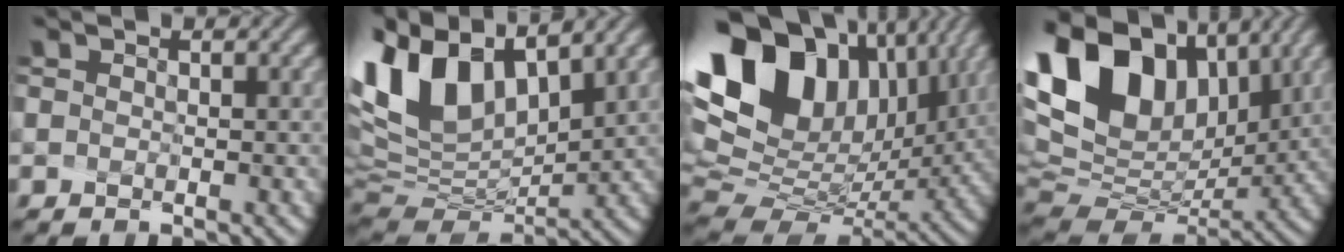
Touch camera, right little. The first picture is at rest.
{"total": 11.6, "force": [5.5, 6.6, 7.8], "torque": [-0.182, 0.018, 0.115]}
{"total": 15.8, "force": [6.5, 10.4, 9.9], "torque": [-0.214, 0.027, 0.136]}
{"total": 15.1, "force": [6.2, 9.5, 9.9], "torque": [-0.215, 0.020, 0.130]}